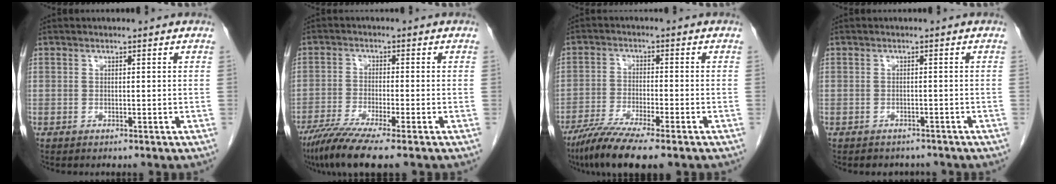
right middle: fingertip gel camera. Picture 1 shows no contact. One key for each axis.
{"total": 7.9, "fx": -5.9, "fy": -0.3, "fz": 5.3, "tx": -0.090, "ty": -0.023, "tz": -0.101}
{"total": 9.0, "fx": -6.7, "fy": 0.4, "fz": 6.0, "tx": -0.104, "ty": -0.022, "tz": -0.114}
{"total": 3.2, "fx": -2.8, "fy": 1.5, "fz": 0.3, "tx": -0.009, "ty": 0.001, "tz": -0.036}